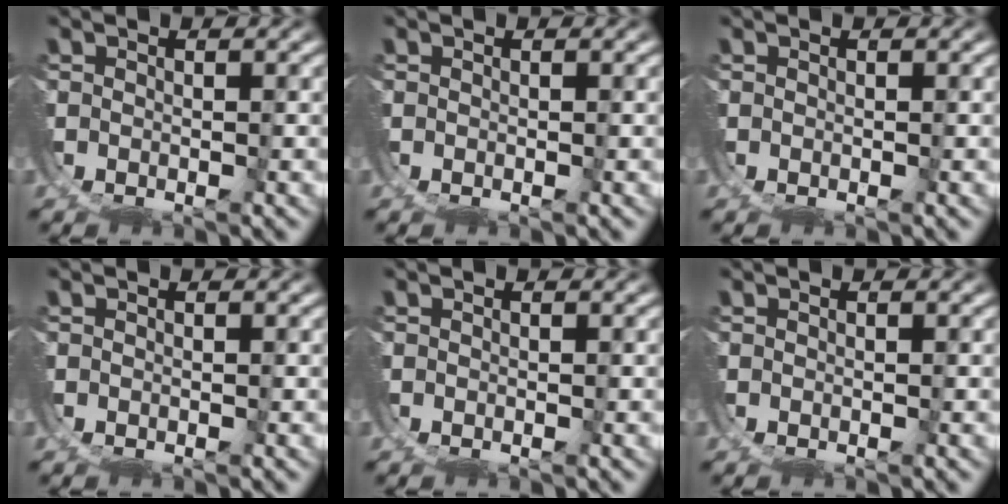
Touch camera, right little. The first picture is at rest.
{"total": 0.0}
{"total": 0.0}
{"total": 0.0}
{"total": 0.0}
{"total": 0.0}